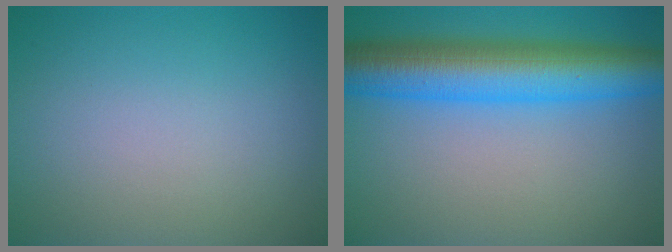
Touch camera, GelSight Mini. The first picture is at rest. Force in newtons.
{"total": 9.3, "press": 9.3, "slide": 0.1}